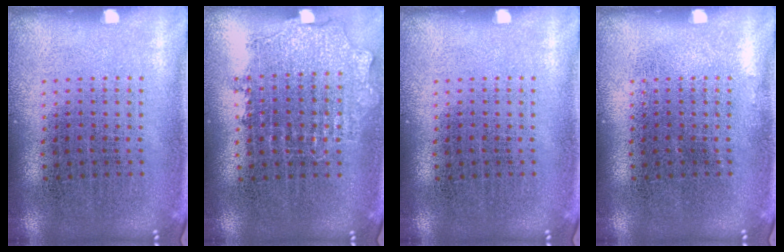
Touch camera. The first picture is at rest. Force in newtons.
{"total": 0.9, "press": 0.9, "slide": 0.2}
{"total": 0.0}
{"total": 0.0}